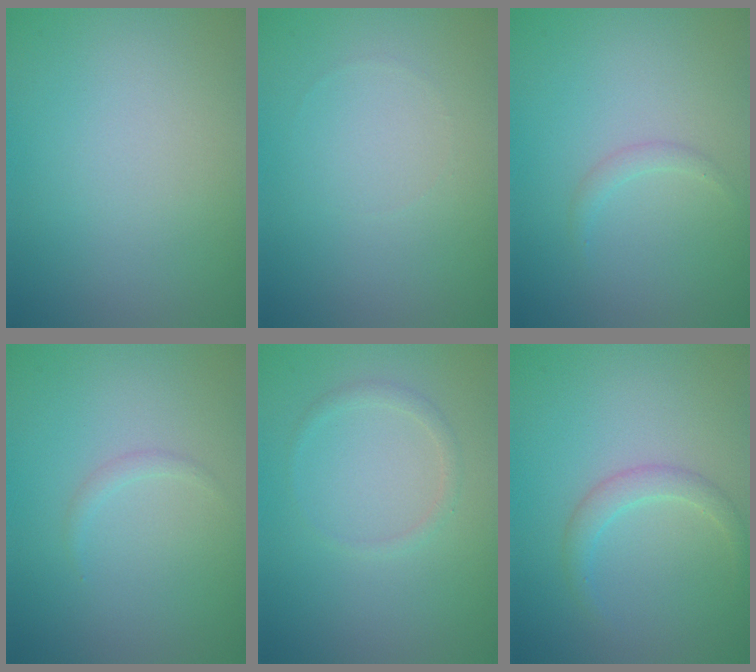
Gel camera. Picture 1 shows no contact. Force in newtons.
{"total": 0.0}
{"total": 0.8, "press": 0.8, "slide": 0.1}
{"total": 0.7, "press": 0.7, "slide": 0.1}
{"total": 1.0, "press": 1.0, "slide": 0.1}
{"total": 1.7, "press": 1.7, "slide": 0.2}